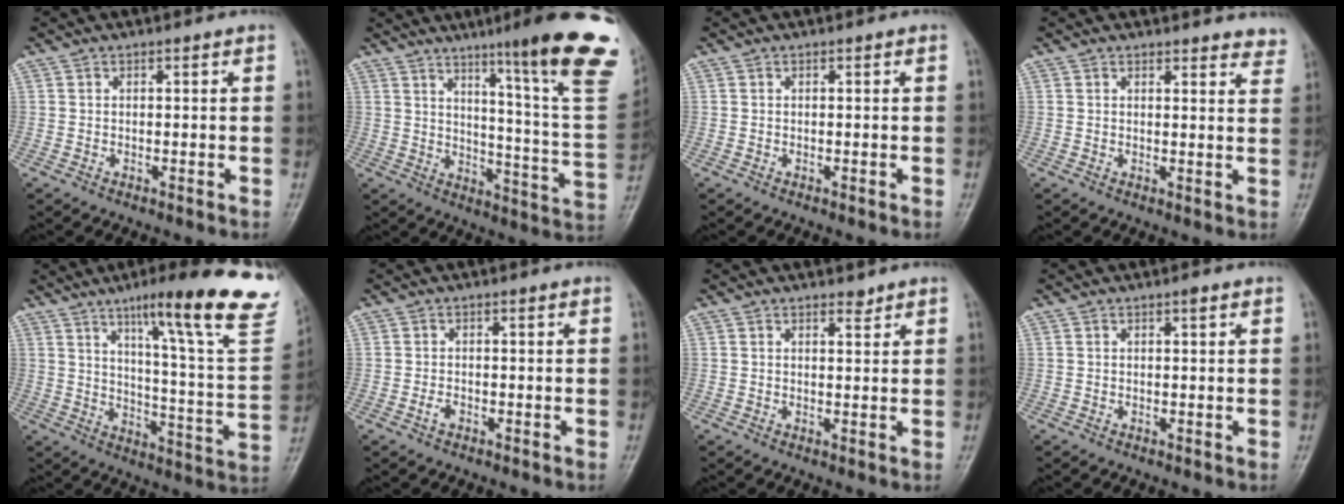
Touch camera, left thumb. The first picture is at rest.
{"total": 23.6, "force": [13.8, 1.6, 19.1], "torque": [-0.234, -0.078, 0.184]}
{"total": 0.0}
{"total": 5.7, "force": [5.4, 1.5, 1.0], "torque": [0.020, -0.029, 0.042]}
{"total": 25.3, "force": [16.1, 3.1, 19.2], "torque": [-0.249, -0.068, 0.224]}
{"total": 1.3, "force": [-0.6, 0.7, 0.9], "torque": [-0.017, 0.001, -0.012]}
{"total": 1.5, "force": [1.3, 0.5, 0.6], "torque": [-0.001, -0.011, 0.020]}
{"total": 0.8, "force": [0.5, 0.1, 0.6], "torque": [-0.008, 0.000, 0.007]}